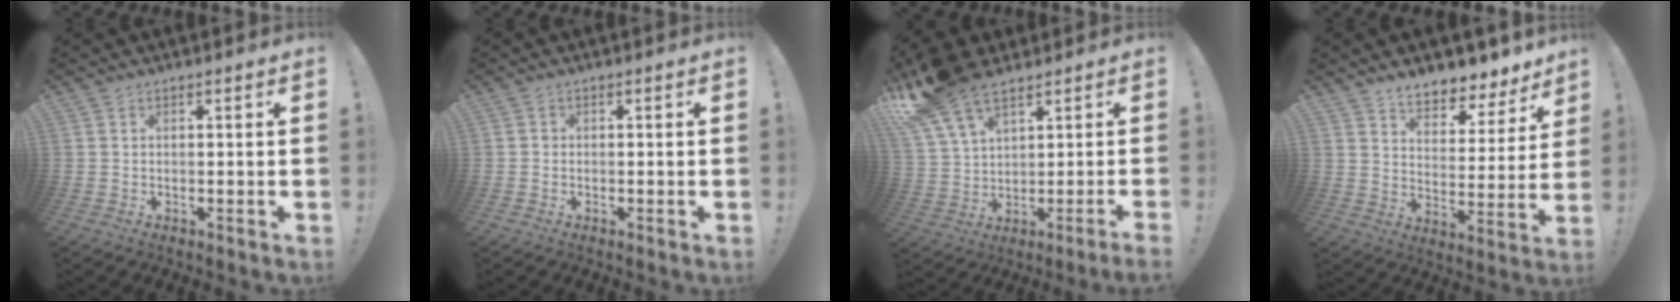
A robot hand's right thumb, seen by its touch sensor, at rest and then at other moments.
{"total": 0.9, "force": [-0.3, 0.7, 0.3], "torque": [-0.007, 0.006, -0.005]}
{"total": 11.8, "force": [7.4, 4.5, 8.0], "torque": [-0.153, -0.033, 0.146]}
{"total": 8.4, "force": [7.3, 3.0, 2.6], "torque": [-0.030, -0.073, 0.131]}